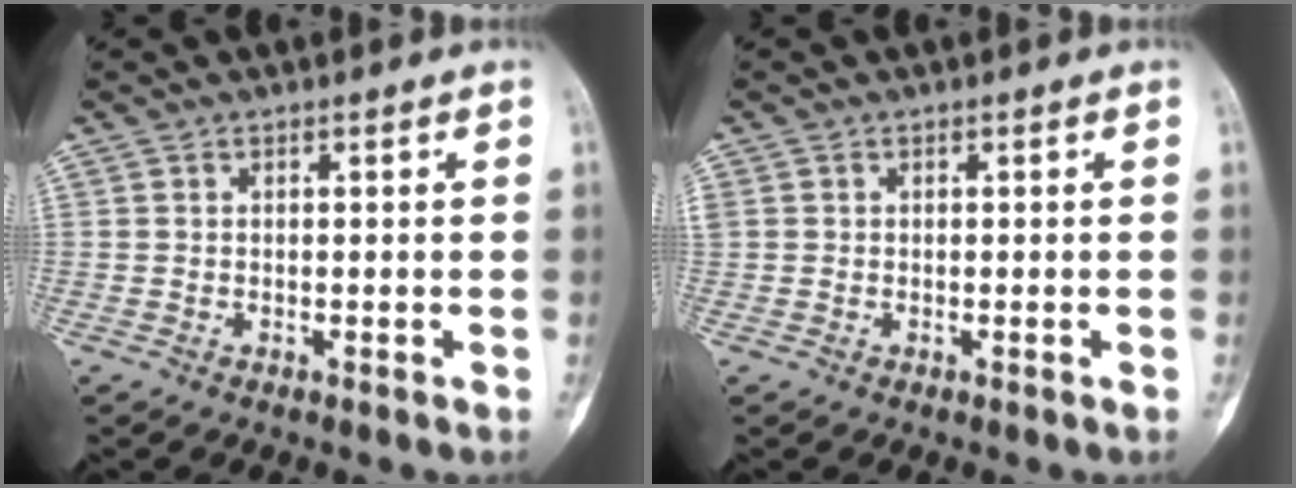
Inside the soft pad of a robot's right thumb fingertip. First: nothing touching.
{"total": 1.3, "force": [-0.1, 1.1, 0.7], "torque": [-0.024, 0.007, 0.000]}